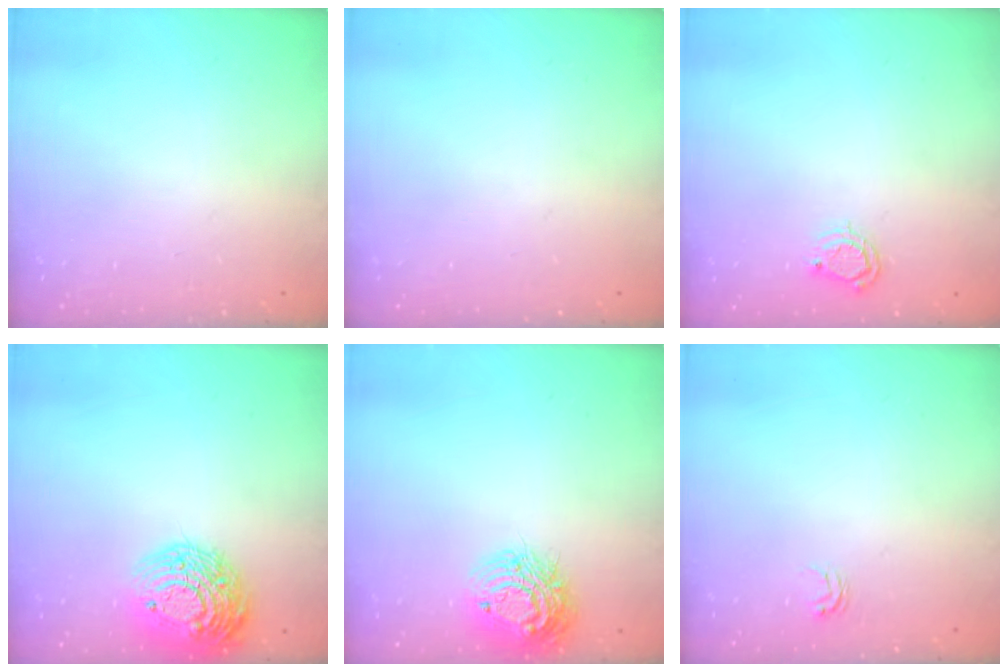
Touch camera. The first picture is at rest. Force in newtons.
{"total": 0.0}
{"total": 4.5, "press": 4.4, "slide": 0.6}
{"total": 16.7, "press": 16.7, "slide": 1.4}
{"total": 13.1, "press": 13.1, "slide": 0.9}
{"total": 2.1, "press": 2.1, "slide": 0.2}